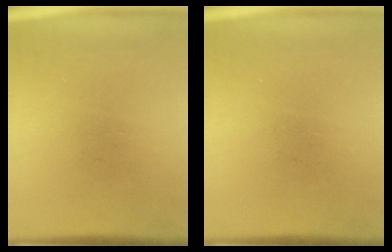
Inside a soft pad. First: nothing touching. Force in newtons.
{"total": 0.0}